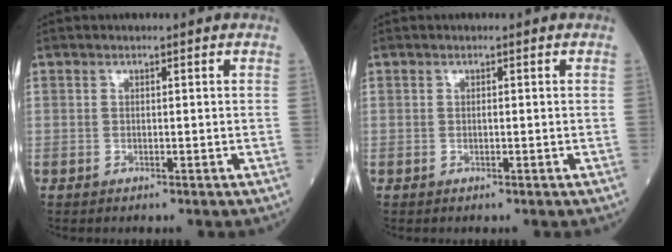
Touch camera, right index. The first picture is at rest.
{"total": 0.6, "force": [-0.1, 0.3, 0.4], "torque": [-0.016, 0.000, -0.001]}